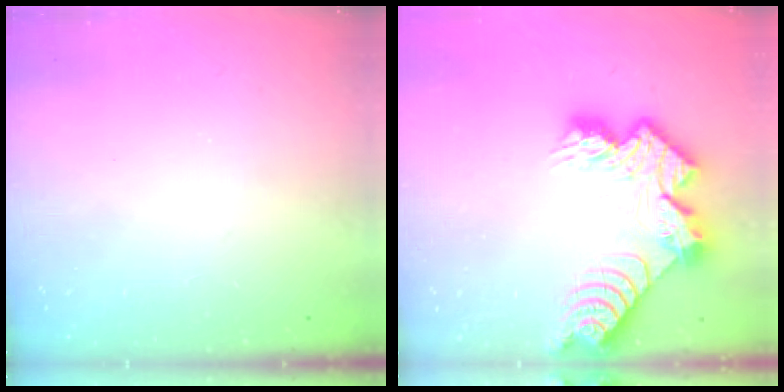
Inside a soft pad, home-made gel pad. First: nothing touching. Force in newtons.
{"total": 13.4, "press": 13.4, "slide": 1.1}